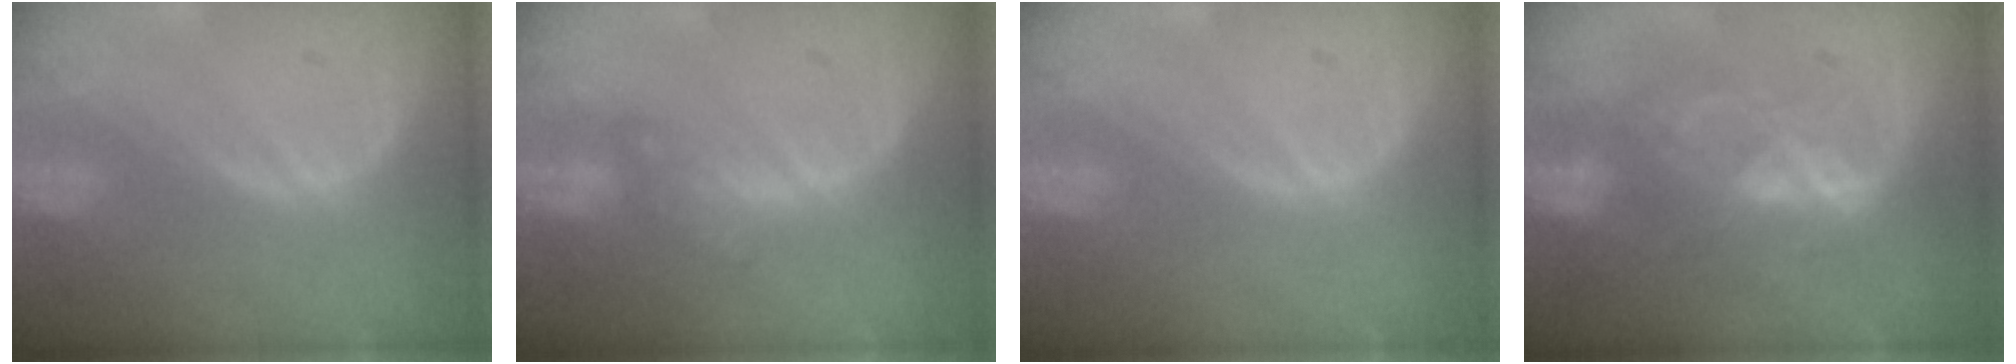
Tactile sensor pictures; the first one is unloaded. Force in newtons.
{"total": 4.5, "press": 4.1, "slide": 1.9}
{"total": 0.0}
{"total": 6.8, "press": 6.7, "slide": 1.5}